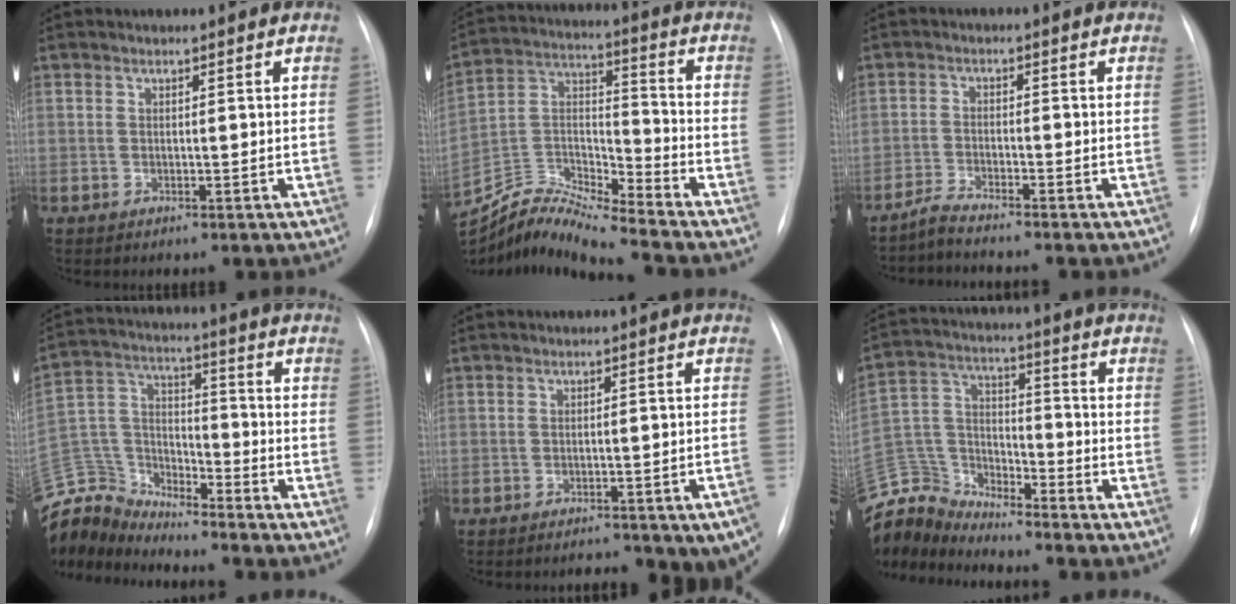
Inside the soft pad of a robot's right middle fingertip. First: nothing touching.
{"total": 14.1, "force": [-13.7, -0.8, 3.0], "torque": [-0.059, 0.042, -0.264]}
{"total": 2.8, "force": [-2.7, -0.7, 0.3], "torque": [-0.014, -0.015, -0.057]}
{"total": 13.9, "force": [-13.5, 3.0, 0.9], "torque": [-0.030, 0.054, -0.259]}
{"total": 10.4, "force": [-7.9, 2.8, 6.1], "torque": [-0.048, 0.014, -0.090]}
{"total": 13.4, "force": [-13.1, 2.8, 0.9], "torque": [-0.030, 0.049, -0.253]}